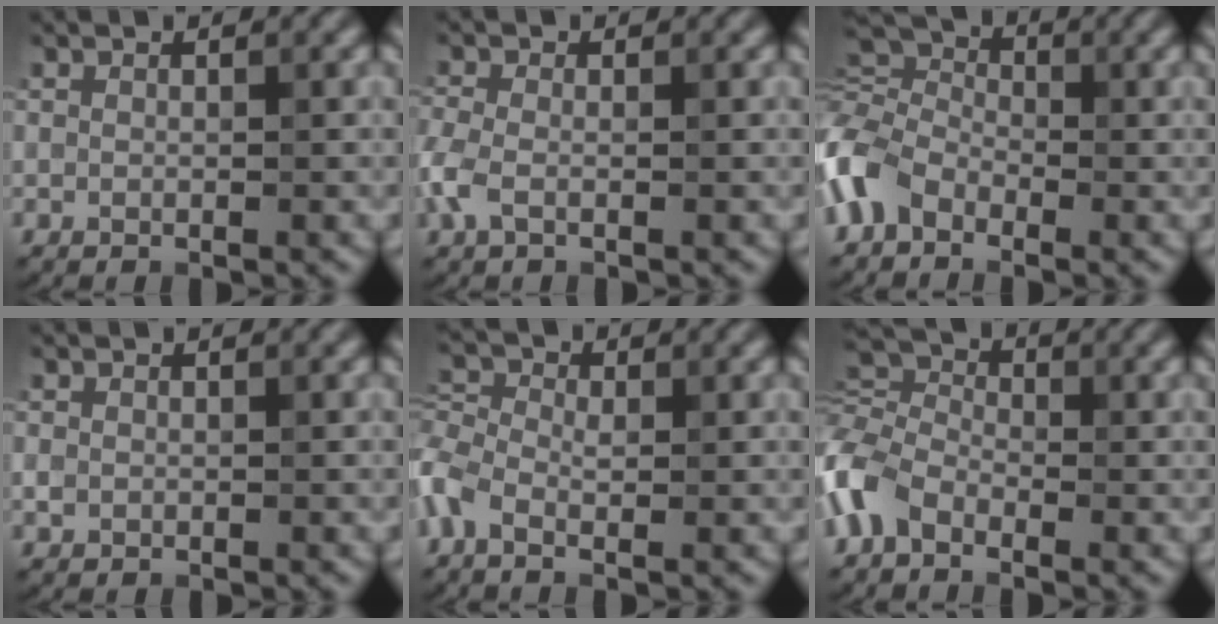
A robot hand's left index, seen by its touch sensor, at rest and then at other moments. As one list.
[{"total": 2.4, "force": [-0.9, 1.4, 1.8], "torque": [-0.050, 0.002, -0.028]}, {"total": 5.3, "force": [-1.7, 3.7, 3.4], "torque": [-0.075, 0.012, -0.061]}, {"total": 0.8, "force": [-0.1, 0.7, 0.2], "torque": [-0.002, -0.004, -0.003]}, {"total": 3.5, "force": [-1.0, 2.1, 2.6], "torque": [-0.059, 0.009, -0.040]}, {"total": 5.1, "force": [-2.2, 3.4, 3.2], "torque": [-0.072, 0.011, -0.070]}]